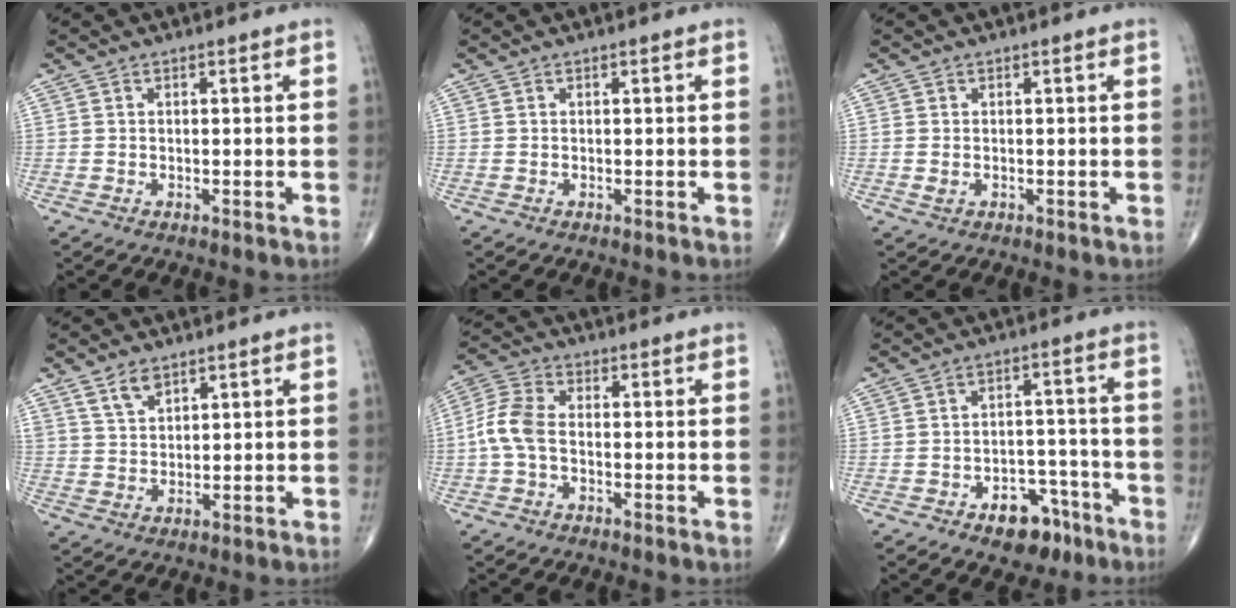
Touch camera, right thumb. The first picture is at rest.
{"total": 0.0}
{"total": 0.9, "force": [-0.1, 0.7, 0.6], "torque": [-0.012, 0.001, -0.001]}
{"total": 4.2, "force": [3.0, 2.1, 2.1], "torque": [-0.031, -0.018, 0.062]}
{"total": 6.4, "force": [-1.1, 3.6, 5.2], "torque": [-0.119, 0.018, -0.031]}
{"total": 8.3, "force": [-5.1, 5.2, 4.1], "torque": [-0.020, 0.049, -0.069]}